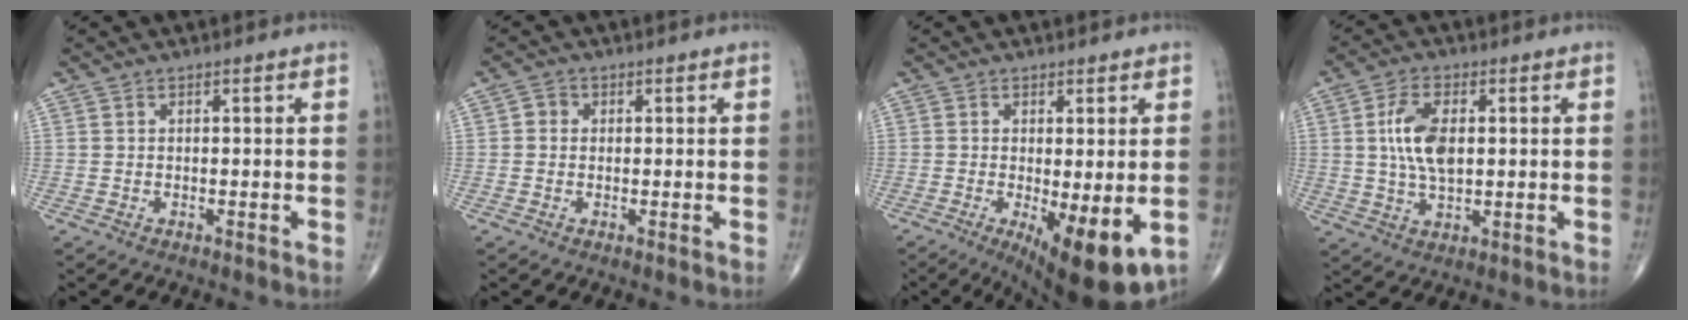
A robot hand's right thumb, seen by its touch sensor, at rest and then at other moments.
{"total": 1.7, "force": [0.0, 1.6, 0.7], "torque": [-0.003, 0.004, -0.004]}
{"total": 11.8, "force": [-3.4, 3.6, 10.7], "torque": [-0.151, -0.026, -0.040]}
{"total": 8.8, "force": [1.2, 4.5, 7.4], "torque": [-0.146, -0.001, 0.025]}